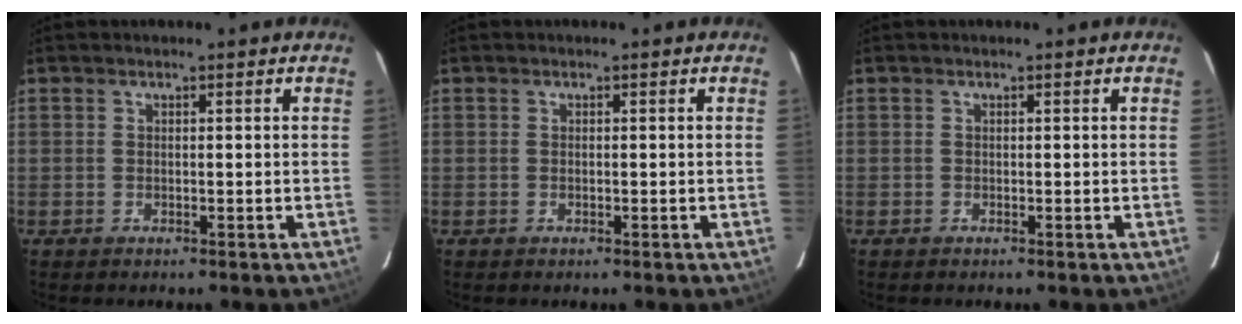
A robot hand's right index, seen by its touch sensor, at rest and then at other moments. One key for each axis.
{"total": 0.0}
{"total": 0.0}